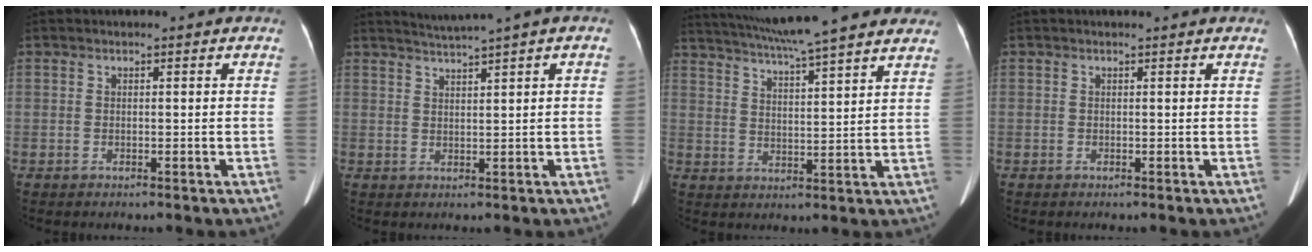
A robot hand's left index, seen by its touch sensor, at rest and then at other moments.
{"total": 3.3, "force": [2.6, -1.0, 1.7], "torque": [-0.035, 0.007, 0.052]}
{"total": 21.2, "force": [18.3, 1.0, 10.6], "torque": [-0.181, 0.023, 0.255]}
{"total": 1.9, "force": [1.8, 0.2, 0.6], "torque": [-0.010, 0.018, 0.018]}